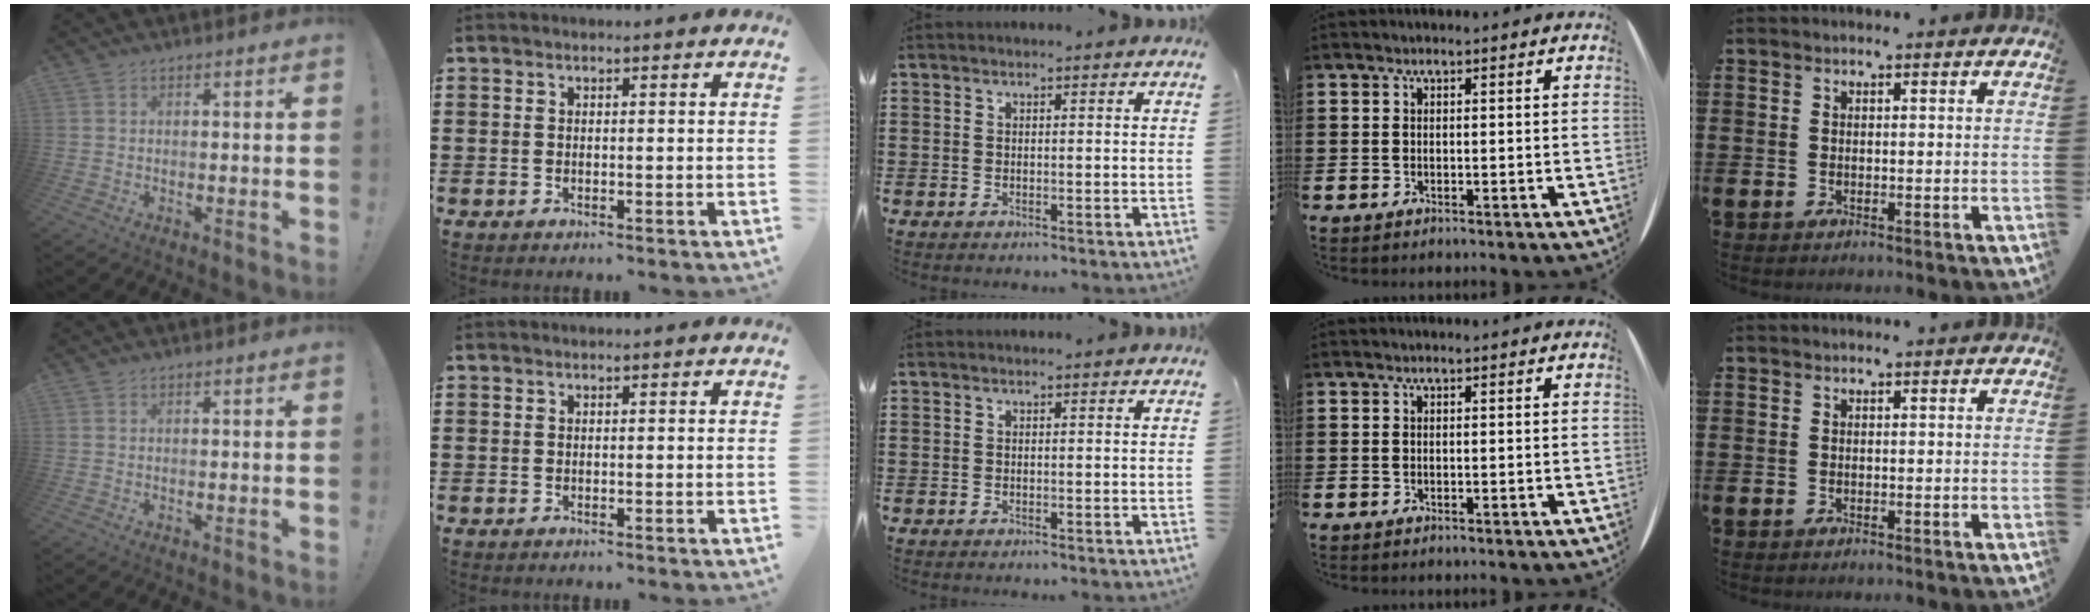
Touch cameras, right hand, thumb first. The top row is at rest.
{}